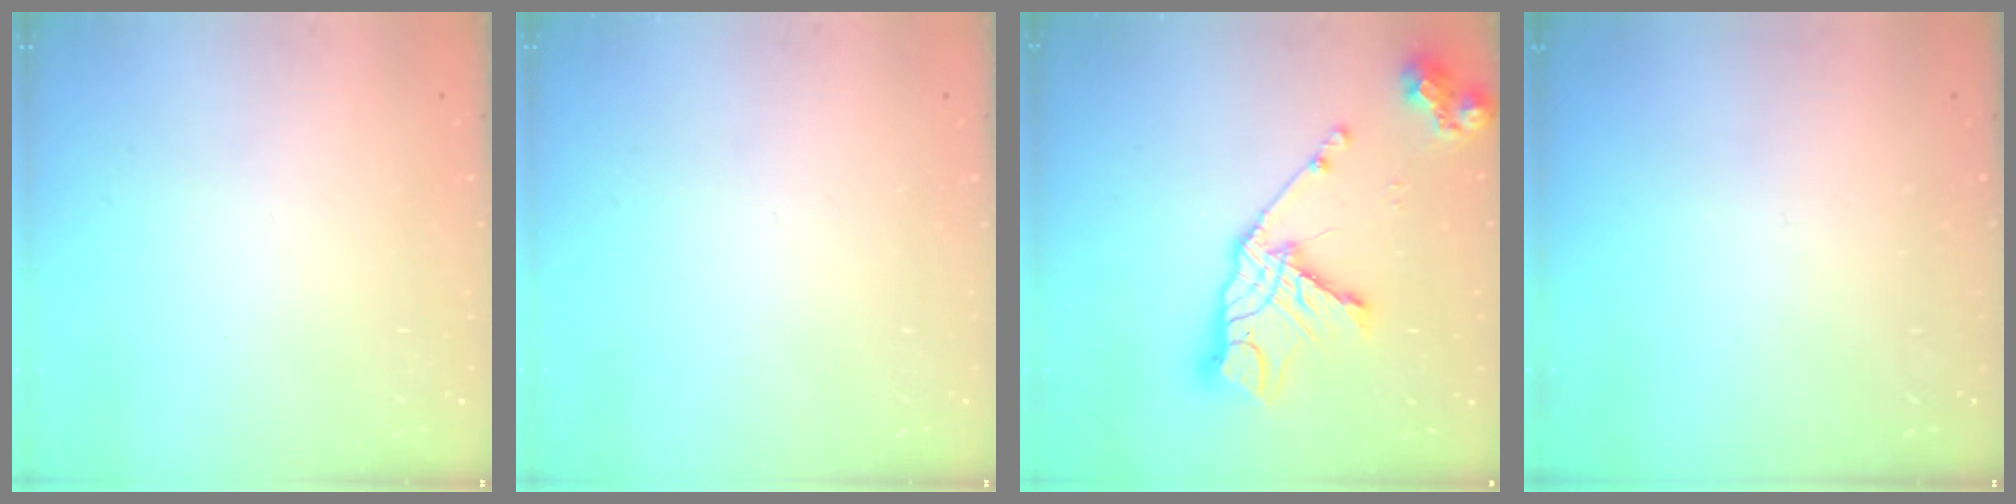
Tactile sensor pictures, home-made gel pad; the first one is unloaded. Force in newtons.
{"total": 0.0}
{"total": 17.8, "press": 17.7, "slide": 1.5}
{"total": 0.0}